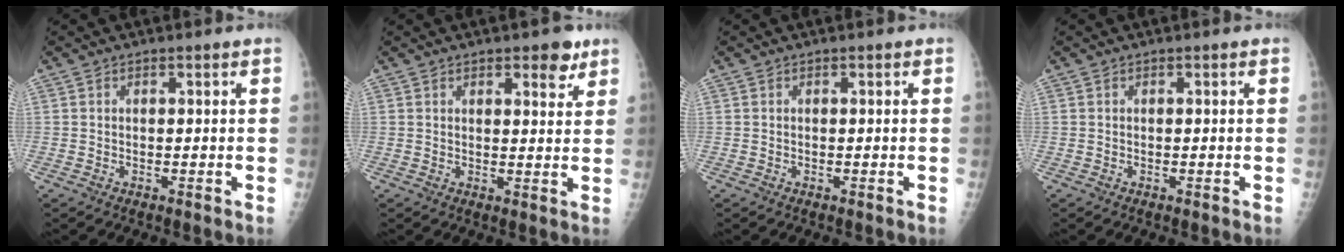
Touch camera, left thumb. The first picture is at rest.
{"total": 4.8, "force": [3.0, 2.0, 3.1], "torque": [-0.022, -0.015, 0.035]}
{"total": 0.0}
{"total": 0.0}